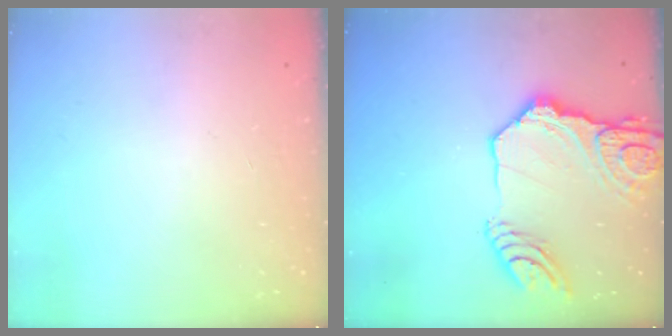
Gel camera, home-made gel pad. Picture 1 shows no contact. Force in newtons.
{"total": 19.8, "press": 19.7, "slide": 2.3}